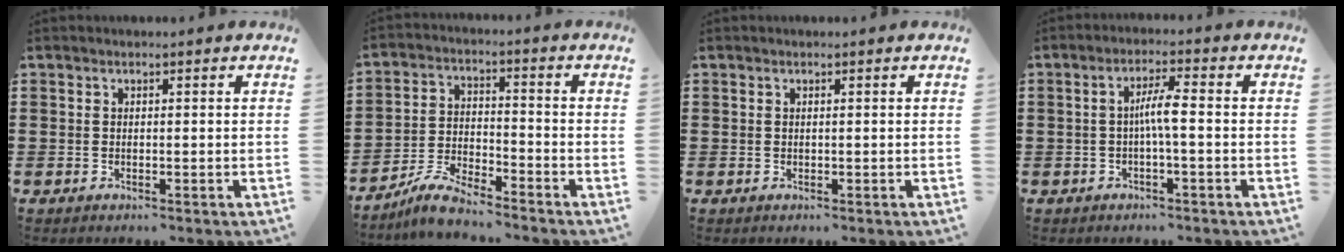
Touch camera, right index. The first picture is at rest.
{"total": 5.6, "force": [-5.2, 0.7, 1.8], "torque": [-0.052, 0.000, -0.106]}
{"total": 0.0}
{"total": 4.1, "force": [-0.5, 0.3, 4.1], "torque": [-0.076, 0.003, -0.013]}